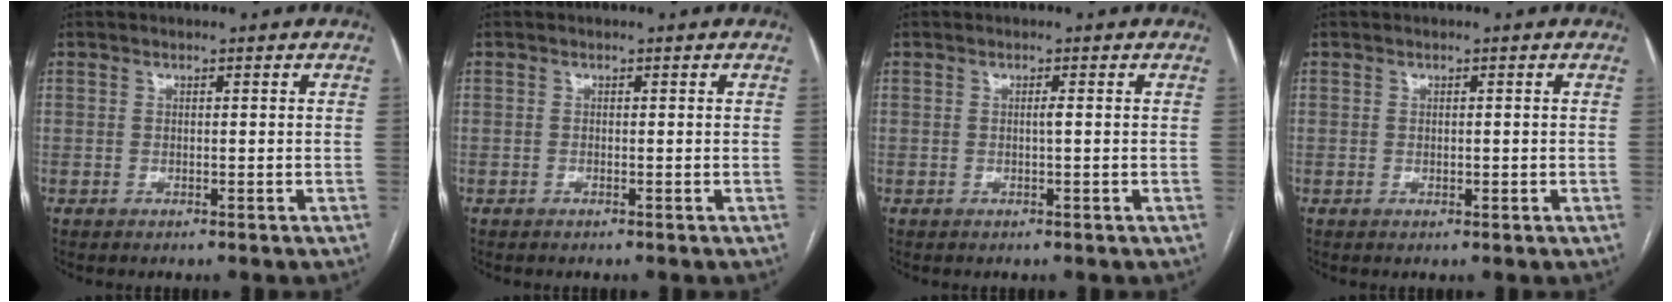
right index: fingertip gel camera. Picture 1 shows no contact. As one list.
[{"total": 0.0}, {"total": 0.7, "force": [0.0, -0.1, 0.7], "torque": [-0.013, 0.001, 0.000]}, {"total": 0.7, "force": [0.0, 0.6, 0.5], "torque": [-0.005, -0.001, 0.003]}]